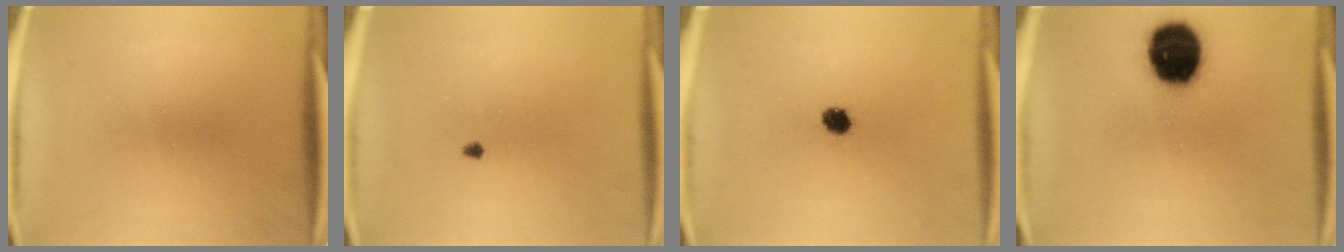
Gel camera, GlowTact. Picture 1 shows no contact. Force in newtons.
{"total": 0.7}
{"total": 3.5}
{"total": 18.1}